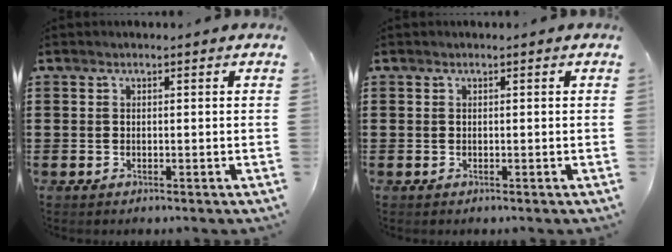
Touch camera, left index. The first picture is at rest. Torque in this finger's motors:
{"motor_torque": [0.00, 0.00, 0.00, 0.00]}